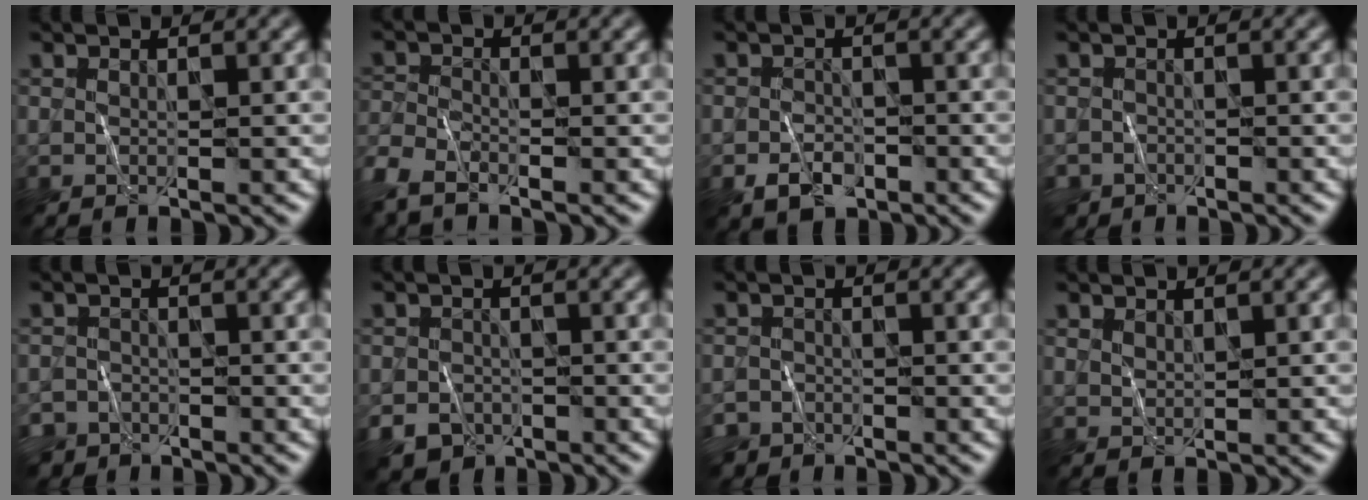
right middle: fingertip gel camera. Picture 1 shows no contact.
{"total": 3.8, "force": [-2.9, 1.5, 2.0], "torque": [-0.047, -0.010, -0.070]}
{"total": 2.7, "force": [-1.4, 1.8, 1.4], "torque": [-0.021, 0.000, -0.028]}
{"total": 1.7, "force": [-1.3, 1.1, -0.2], "torque": [0.010, 0.001, -0.024]}
{"total": 3.3, "force": [-2.7, 1.9, 0.2], "torque": [0.010, -0.001, -0.045]}
{"total": 3.8, "force": [-2.4, 2.7, 1.2], "torque": [-0.023, -0.010, -0.042]}
{"total": 2.7, "force": [-2.2, 1.5, 0.0], "torque": [0.014, 0.004, -0.038]}
{"total": 0.7, "force": [0.6, 0.2, 0.1], "torque": [-0.005, 0.001, 0.016]}